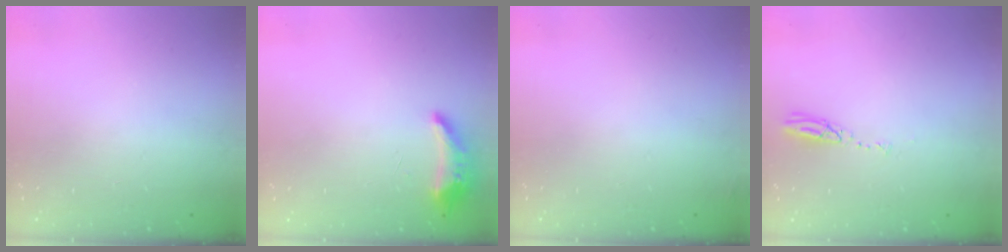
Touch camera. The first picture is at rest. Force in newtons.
{"total": 8.5, "press": 8.4, "slide": 1.6}
{"total": 3.0, "press": 2.9, "slide": 1.0}
{"total": 3.7, "press": 3.7, "slide": 0.1}